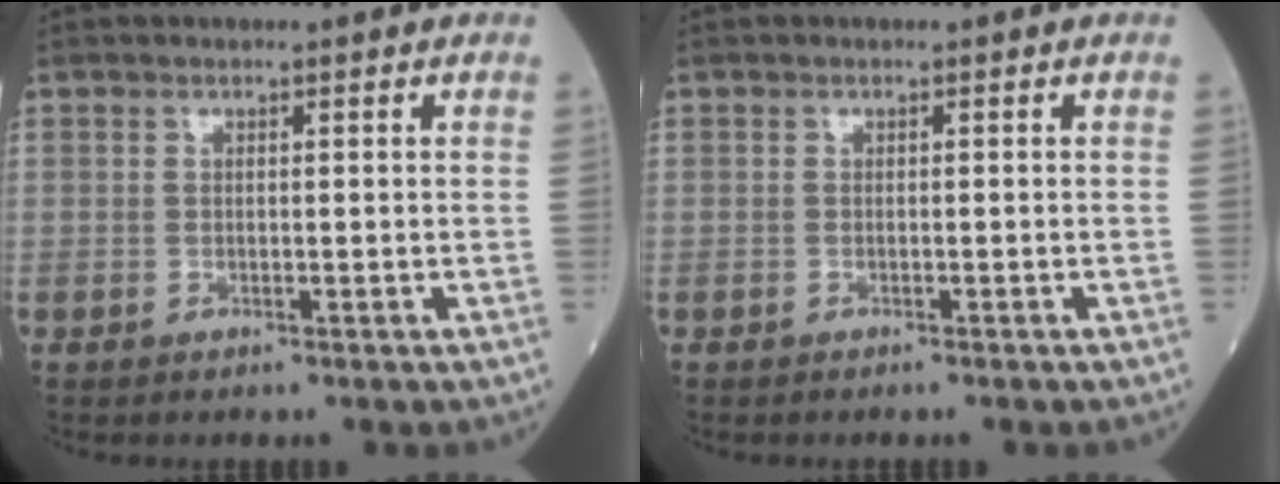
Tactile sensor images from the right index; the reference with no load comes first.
{"total": 0.6, "force": [-0.5, 0.0, 0.3], "torque": [-0.003, 0.000, -0.004]}